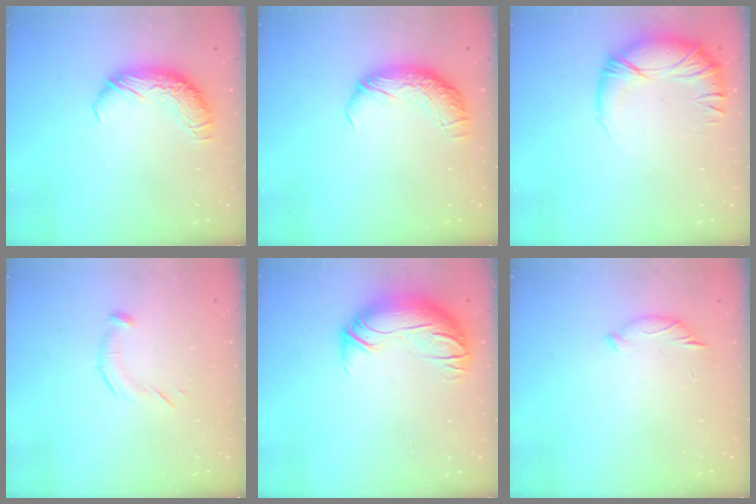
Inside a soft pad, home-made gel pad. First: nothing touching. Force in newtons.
{"total": 2.4, "press": 1.1, "slide": 2.1}
{"total": 3.2, "press": 1.2, "slide": 3.0}
{"total": 5.4, "press": 5.4, "slide": 0.7}
{"total": 3.0, "press": 0.4, "slide": 2.9}
{"total": 6.9, "press": 6.9, "slide": 0.4}